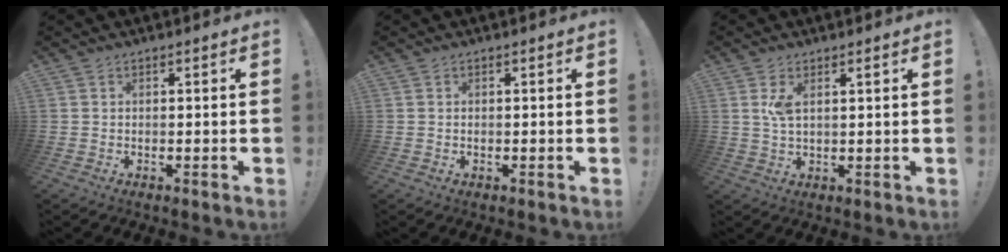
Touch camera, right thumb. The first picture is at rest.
{"total": 0.0}
{"total": 3.9, "force": [1.5, 1.6, 3.3], "torque": [-0.064, 0.000, 0.026]}